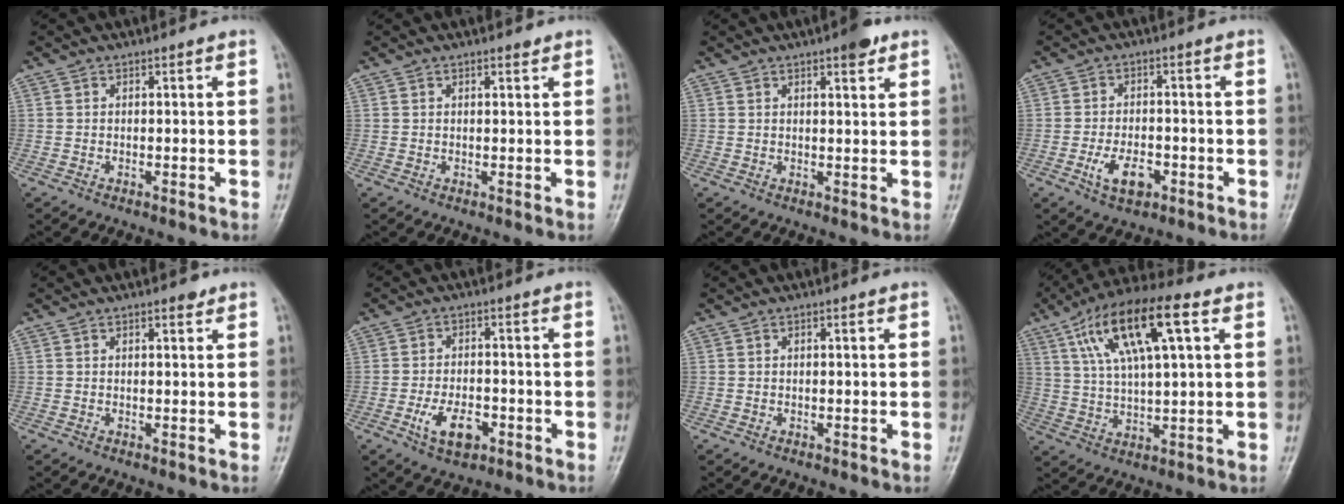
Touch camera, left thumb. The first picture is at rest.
{"total": 1.0, "force": [0.8, 0.3, 0.6], "torque": [-0.011, -0.004, 0.012]}
{"total": 3.6, "force": [2.3, 0.9, 2.6], "torque": [-0.031, -0.010, 0.030]}
{"total": 6.0, "force": [-2.5, 3.3, 4.3], "torque": [-0.073, 0.010, -0.040]}
{"total": 1.6, "force": [1.1, 0.6, 1.1], "torque": [-0.011, -0.004, 0.013]}
{"total": 6.8, "force": [-2.8, 3.8, 4.9], "torque": [-0.080, 0.011, -0.044]}
{"total": 0.6, "force": [0.2, 0.1, 0.6], "torque": [-0.012, 0.002, 0.002]}
{"total": 16.6, "force": [6.7, 5.1, 14.2], "torque": [-0.257, 0.010, 0.116]}